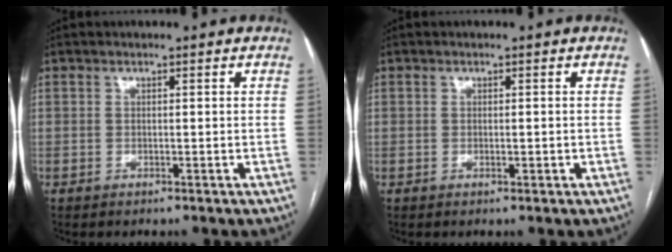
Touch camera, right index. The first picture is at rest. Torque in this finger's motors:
{"motor_torque": [-0.35, 0.59, 0.00, 0.00]}